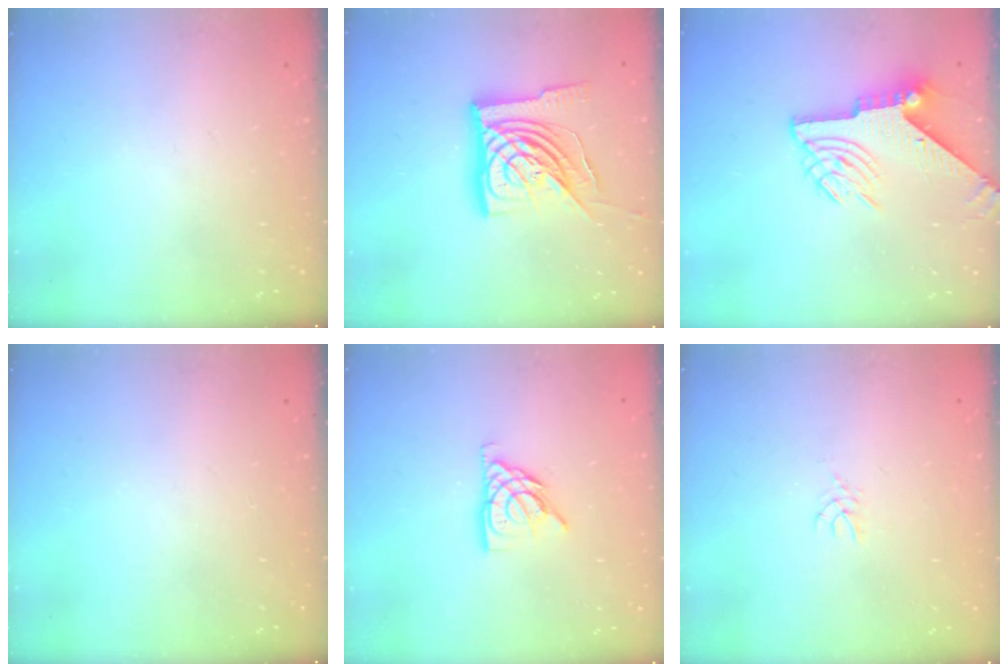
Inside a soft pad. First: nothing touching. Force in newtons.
{"total": 21.1, "press": 21.0, "slide": 2.2}
{"total": 9.8, "press": 9.7, "slide": 0.7}
{"total": 0.0}
{"total": 9.0, "press": 9.0, "slide": 0.6}
{"total": 2.5, "press": 2.4, "slide": 0.4}